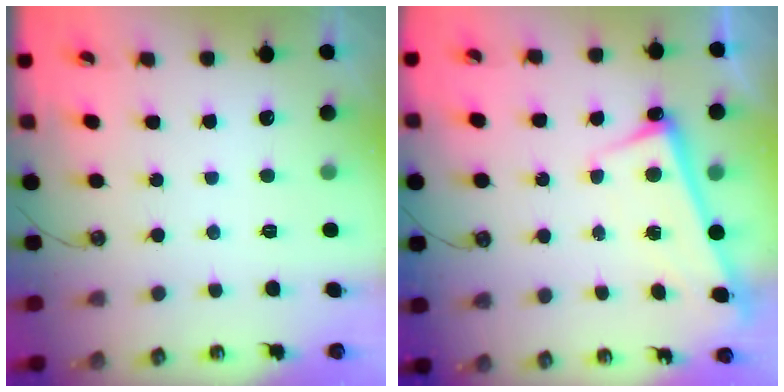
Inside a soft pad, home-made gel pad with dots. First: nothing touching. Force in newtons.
{"total": 2.9, "press": 2.8, "slide": 0.7}